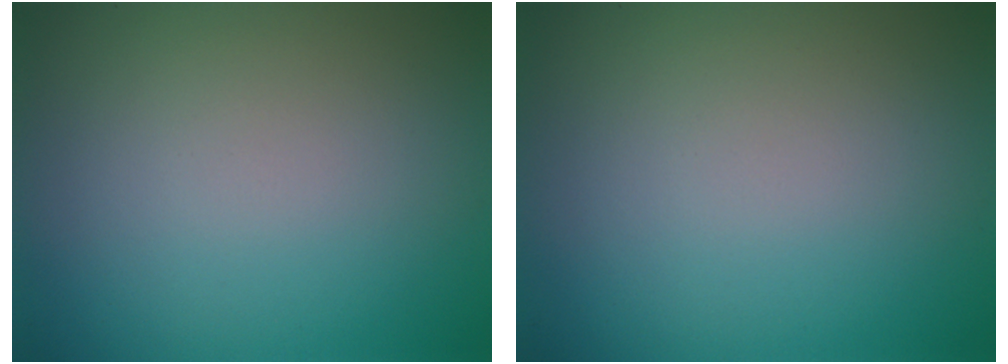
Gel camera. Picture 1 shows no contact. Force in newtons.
{"total": 0.0}